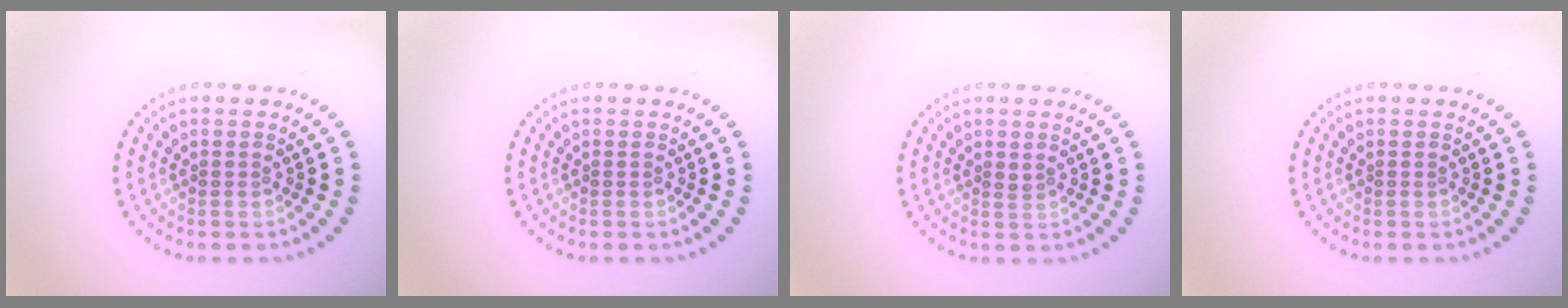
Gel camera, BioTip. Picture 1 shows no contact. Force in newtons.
{"total": 0.0}
{"total": 0.6, "press": 0.4, "slide": 0.4}
{"total": 0.0}